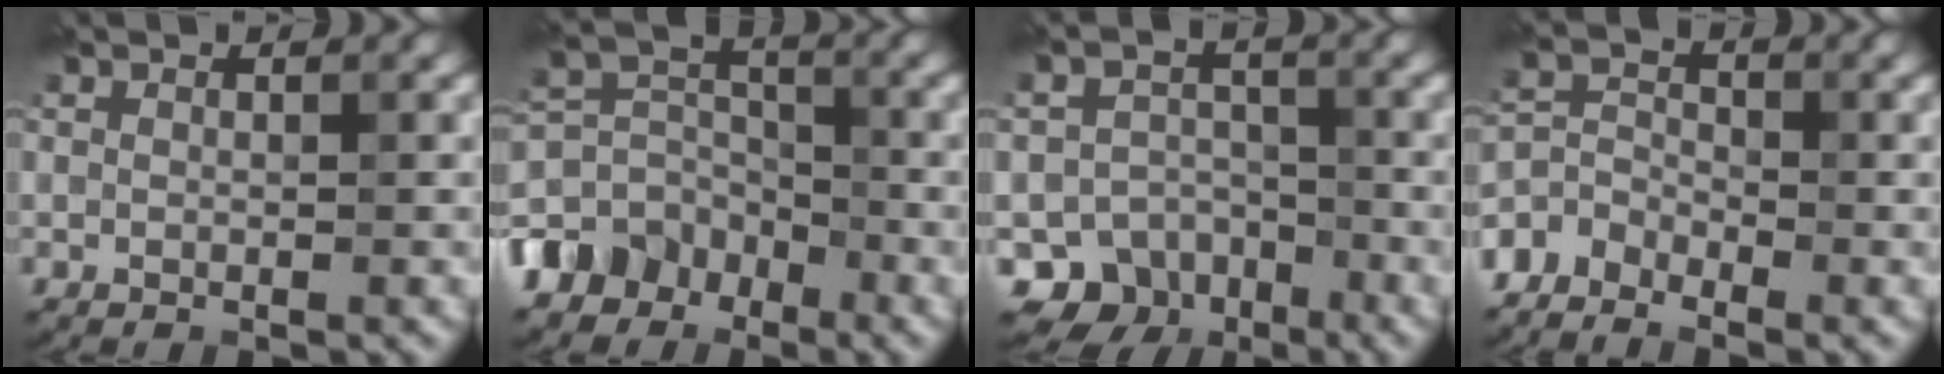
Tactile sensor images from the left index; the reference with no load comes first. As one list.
[{"total": 6.1, "force": [-4.0, 4.3, 1.6], "torque": [-0.012, 0.009, -0.083]}, {"total": 7.8, "force": [-4.8, 6.0, 1.4], "torque": [0.011, -0.013, -0.079]}, {"total": 3.2, "force": [-2.7, 1.6, 0.6], "torque": [-0.001, -0.001, -0.055]}]